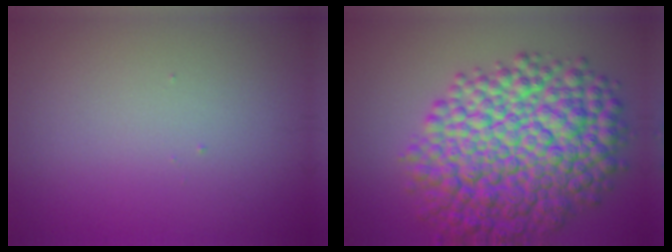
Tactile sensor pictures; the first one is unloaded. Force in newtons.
{"total": 12.8, "press": 12.8, "slide": 0.2}